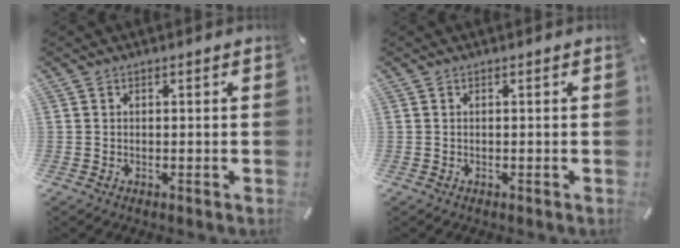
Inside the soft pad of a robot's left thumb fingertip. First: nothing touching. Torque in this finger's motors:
{"motor_torque": [-0.13, -0.11, 0.02, -0.02, 0.00]}